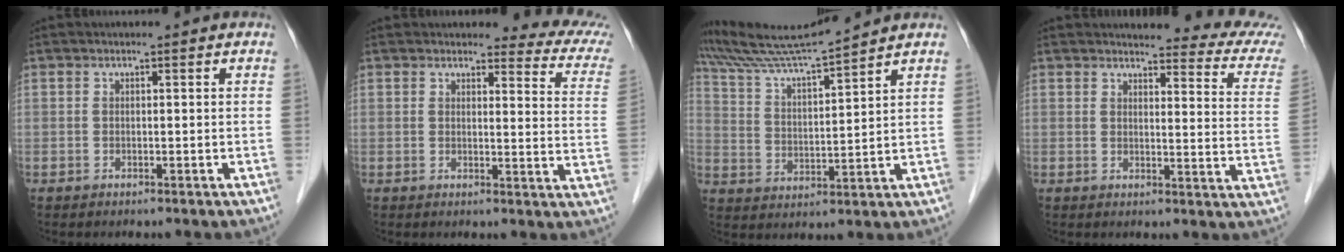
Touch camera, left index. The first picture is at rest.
{"total": 8.4, "force": [7.9, 1.6, 2.3], "torque": [-0.006, -0.055, 0.056]}
{"total": 9.9, "force": [9.3, -2.1, 2.6], "torque": [-0.062, 0.002, 0.179]}
{"total": 12.7, "force": [12.2, 0.8, 3.3], "torque": [-0.016, -0.075, 0.104]}